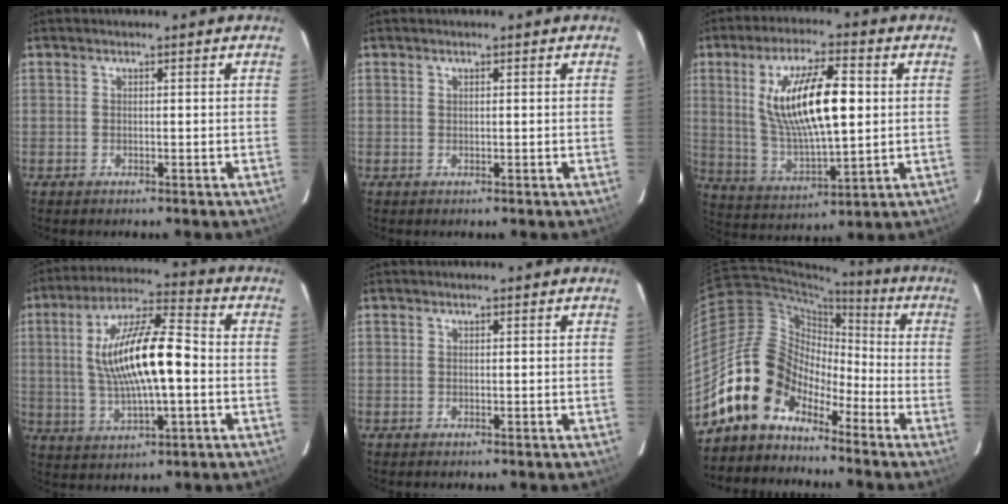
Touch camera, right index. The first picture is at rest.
{"total": 0.0}
{"total": 17.1, "force": [3.3, 5.5, 15.9], "torque": [-0.296, 0.004, 0.071]}
{"total": 16.5, "force": [-0.1, 4.7, 15.8], "torque": [-0.295, 0.014, 0.001]}
{"total": 0.0}
{"total": 12.3, "force": [-8.9, 7.7, 3.8], "torque": [-0.076, 0.036, -0.174]}